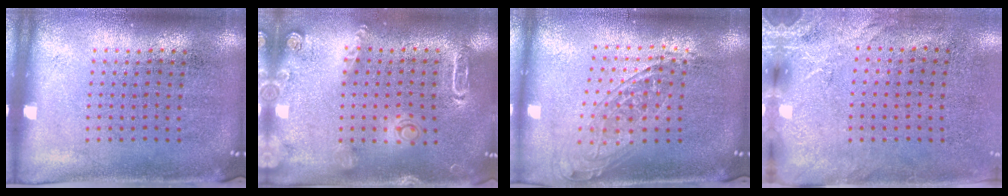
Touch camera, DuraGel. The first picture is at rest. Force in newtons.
{"total": 1.8, "press": 1.8, "slide": 0.4}
{"total": 1.7, "press": 1.4, "slide": 1.0}
{"total": 2.6, "press": 2.0, "slide": 1.6}